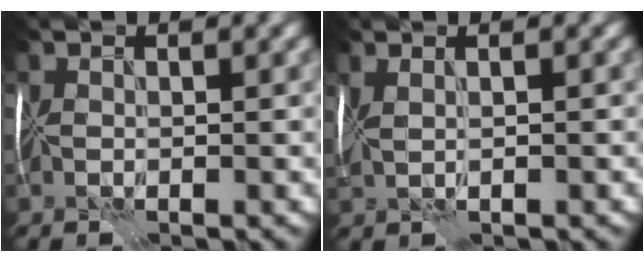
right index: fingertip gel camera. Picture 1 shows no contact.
{"total": 1.0, "force": [0.3, -0.2, 0.9], "torque": [-0.020, 0.005, 0.015]}